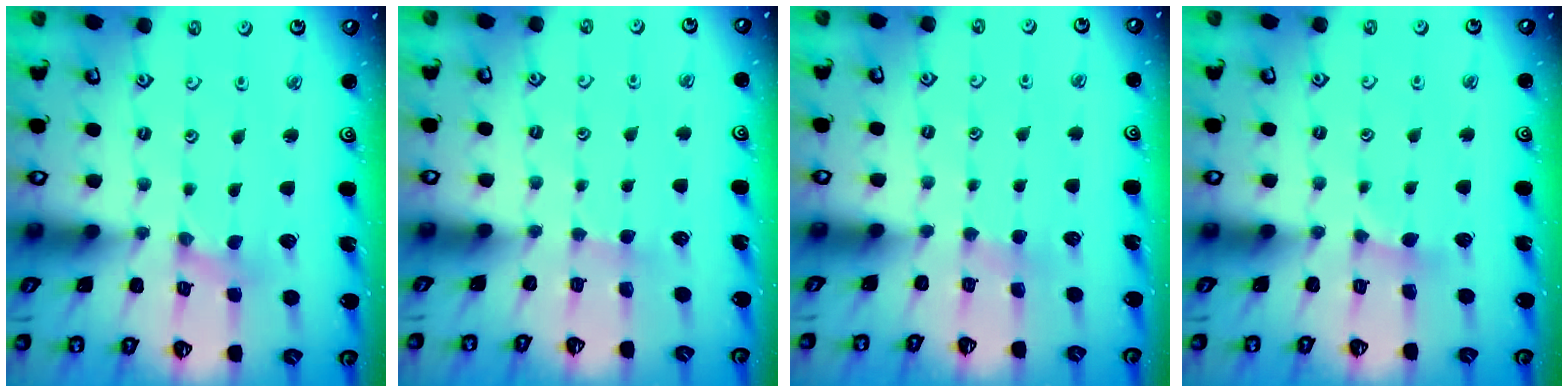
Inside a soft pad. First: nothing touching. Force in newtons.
{"total": 2.4, "press": 2.4, "slide": 0.4}
{"total": 2.4, "press": 2.3, "slide": 0.4}
{"total": 2.9, "press": 2.9, "slide": 0.4}